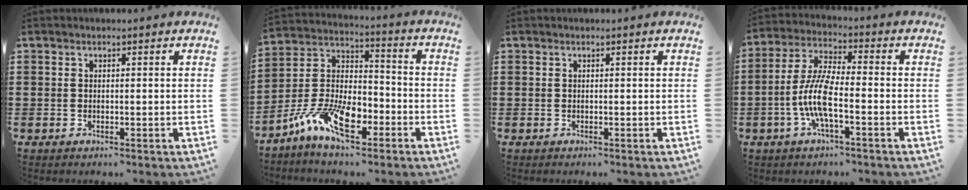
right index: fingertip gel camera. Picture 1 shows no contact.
{"total": 11.1, "force": [-6.6, 5.2, 7.3], "torque": [-0.170, 0.010, -0.129]}
{"total": 0.0}
{"total": 8.1, "force": [-2.6, 1.9, 7.4], "torque": [-0.181, -0.019, -0.058]}